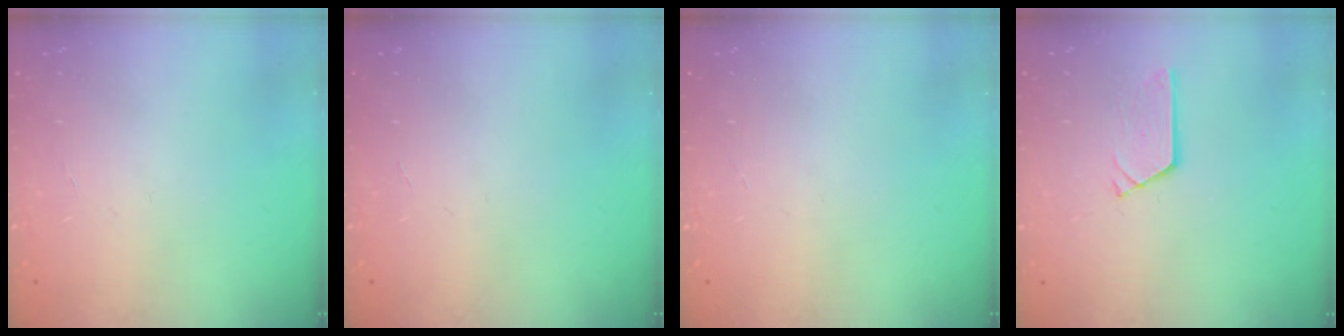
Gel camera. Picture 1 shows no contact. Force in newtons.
{"total": 0.0}
{"total": 0.0}
{"total": 2.9, "press": 2.9, "slide": 0.2}